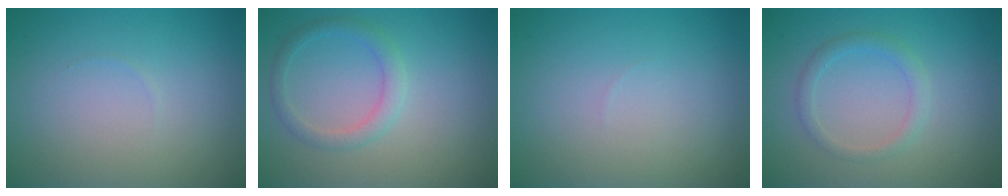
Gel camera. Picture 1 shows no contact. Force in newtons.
{"total": 2.0, "press": 2.0, "slide": 0.1}
{"total": 0.0}
{"total": 1.6, "press": 1.6, "slide": 0.0}